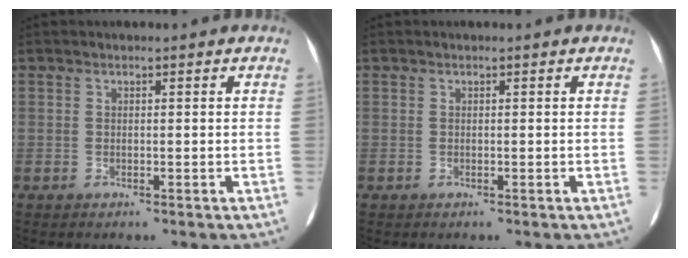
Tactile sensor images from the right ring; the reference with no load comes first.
{"total": 0.0}